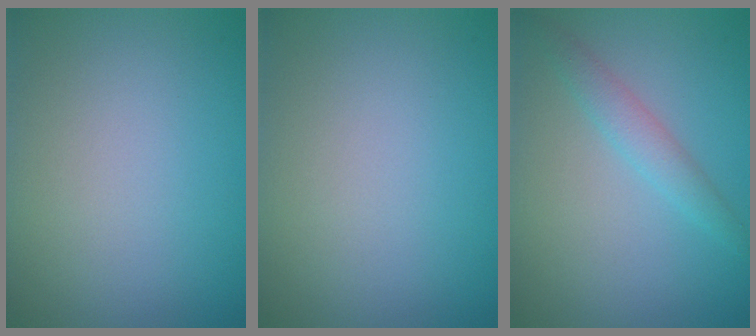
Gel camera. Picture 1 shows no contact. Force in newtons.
{"total": 0.0}
{"total": 1.9, "press": 1.9, "slide": 0.1}